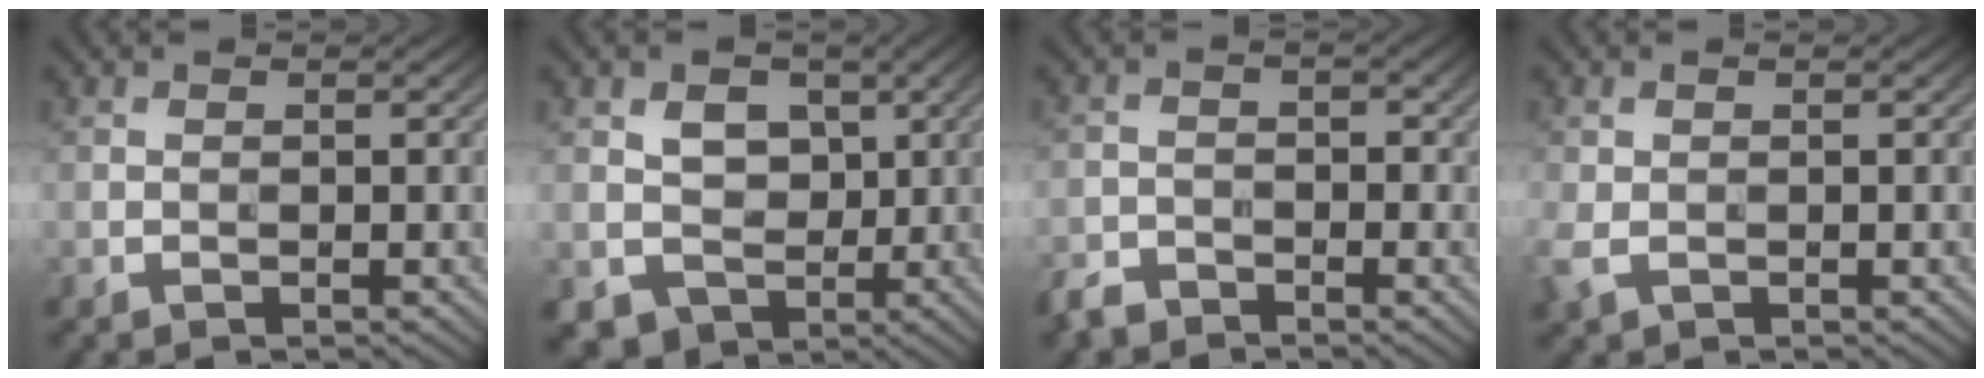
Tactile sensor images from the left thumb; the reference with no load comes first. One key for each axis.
{"total": 5.8, "fx": 0.2, "fy": 5.0, "fz": 2.9, "tx": -0.054, "ty": -0.007, "tz": -0.001}
{"total": 3.0, "fx": -2.4, "fy": 1.6, "fz": 0.8, "tx": -0.014, "ty": 0.000, "tz": -0.058}
{"total": 2.9, "fx": -0.7, "fy": 1.9, "fz": 2.1, "tx": -0.068, "ty": -0.006, "tz": -0.015}